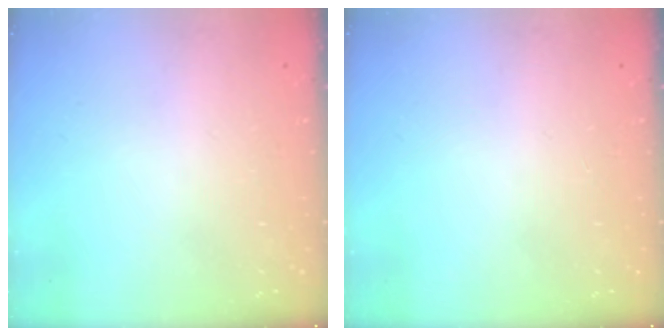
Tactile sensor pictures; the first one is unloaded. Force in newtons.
{"total": 0.0}